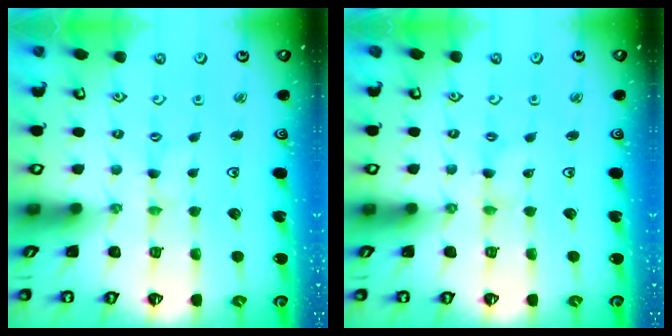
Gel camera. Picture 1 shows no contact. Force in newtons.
{"total": 0.0}